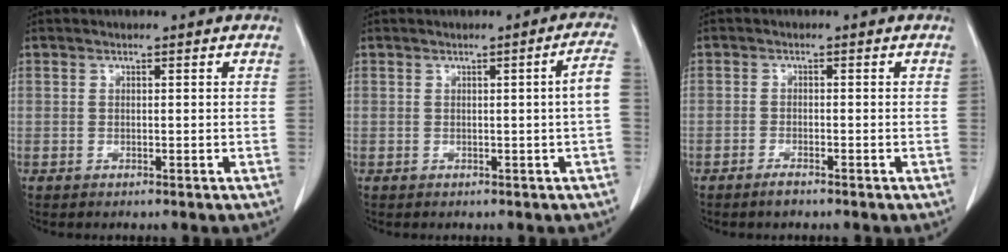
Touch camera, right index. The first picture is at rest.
{"total": 3.5, "force": [-0.1, -0.6, 3.4], "torque": [-0.041, 0.004, -0.001]}
{"total": 1.6, "force": [-1.4, 0.3, 0.8], "torque": [-0.020, -0.002, -0.024]}